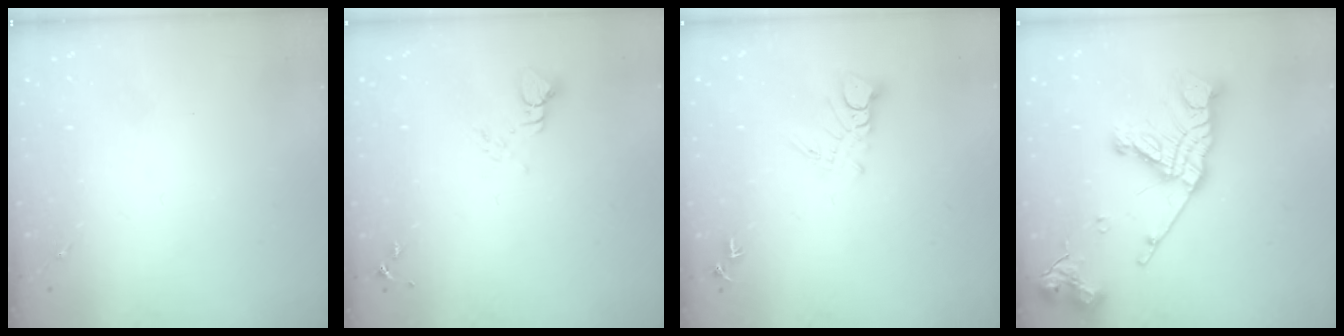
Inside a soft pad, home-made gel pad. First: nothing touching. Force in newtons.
{"total": 3.7, "press": 3.7, "slide": 0.1}
{"total": 5.3, "press": 5.3, "slide": 0.3}
{"total": 20.7, "press": 20.6, "slide": 1.9}